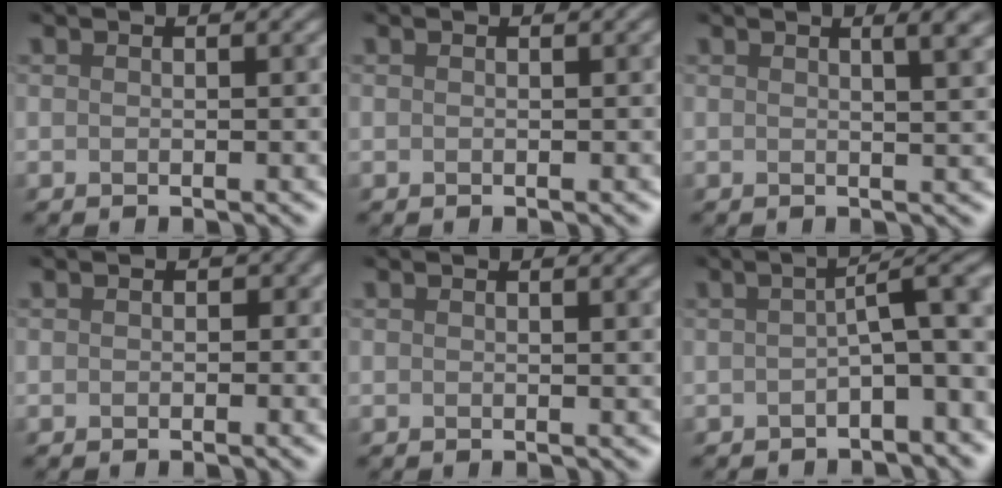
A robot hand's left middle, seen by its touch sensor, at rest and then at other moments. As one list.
[{"total": 0.0}, {"total": 3.5, "force": [1.2, 1.3, 3.0], "torque": [-0.017, 0.022, -0.007]}, {"total": 0.8, "force": [-0.2, 0.7, 0.2], "torque": [0.009, 0.003, -0.007]}, {"total": 0.6, "force": [0.4, 0.1, 0.4], "torque": [-0.003, -0.004, -0.002]}, {"total": 4.8, "force": [-1.1, 1.1, 4.5], "torque": [-0.054, 0.015, -0.026]}]